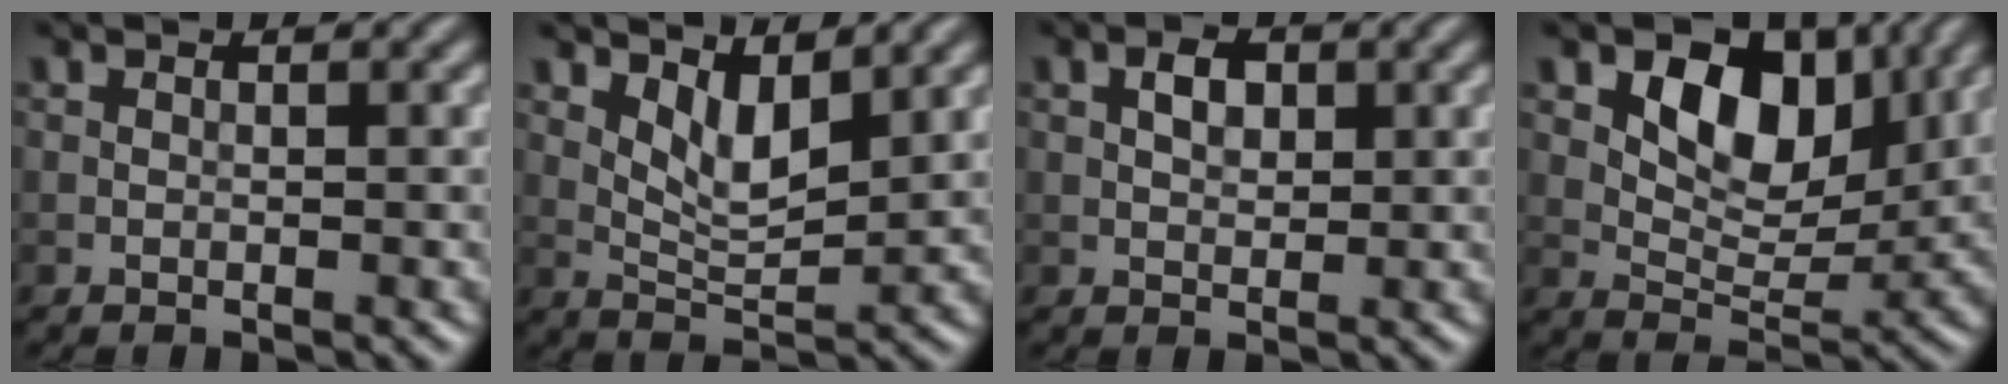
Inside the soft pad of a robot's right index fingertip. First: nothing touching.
{"total": 3.5, "force": [1.8, 1.4, 2.7], "torque": [-0.051, -0.008, 0.037]}
{"total": 2.1, "force": [0.5, 1.3, 1.5], "torque": [-0.024, 0.002, 0.007]}
{"total": 7.5, "force": [2.8, 4.7, 5.1], "torque": [-0.072, -0.009, 0.045]}